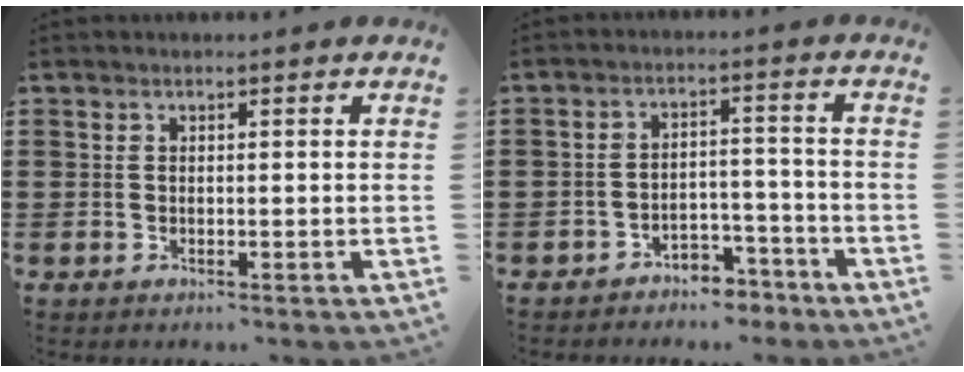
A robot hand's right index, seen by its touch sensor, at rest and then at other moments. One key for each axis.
{"total": 3.9, "fx": -3.6, "fy": 1.2, "fz": 0.8, "tx": -0.015, "ty": 0.010, "tz": -0.071}